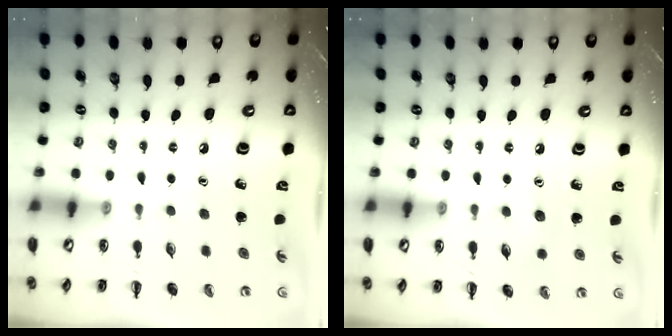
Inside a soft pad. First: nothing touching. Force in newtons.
{"total": 3.1, "press": 3.0, "slide": 0.6}